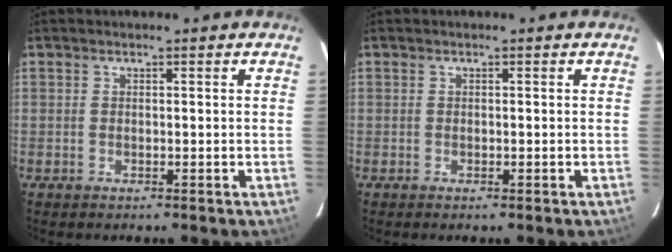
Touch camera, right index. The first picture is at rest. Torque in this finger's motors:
{"motor_torque": [-0.06, -0.03, -0.01, 0.01]}